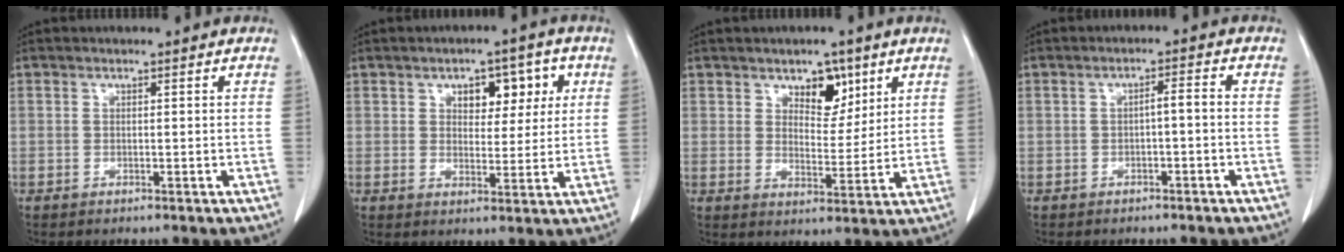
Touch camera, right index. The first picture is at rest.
{"total": 6.6, "force": [2.6, 3.7, 4.8], "torque": [-0.054, 0.015, 0.039]}
{"total": 5.9, "force": [3.5, 3.2, 3.4], "torque": [-0.044, 0.001, 0.058]}
{"total": 2.1, "force": [-0.5, 0.4, 2.0], "torque": [-0.032, 0.009, -0.007]}